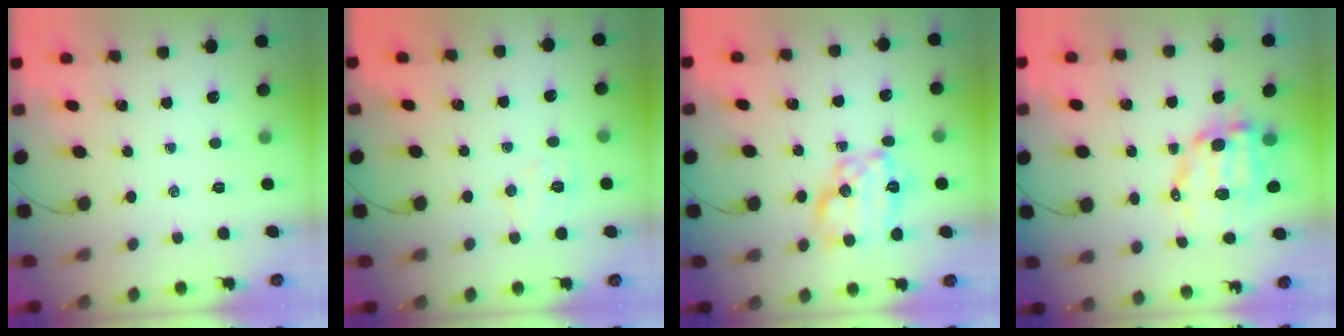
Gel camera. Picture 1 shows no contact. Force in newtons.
{"total": 5.7, "press": 5.6, "slide": 1.1}
{"total": 14.7, "press": 14.7, "slide": 1.0}
{"total": 10.1, "press": 9.8, "slide": 2.4}